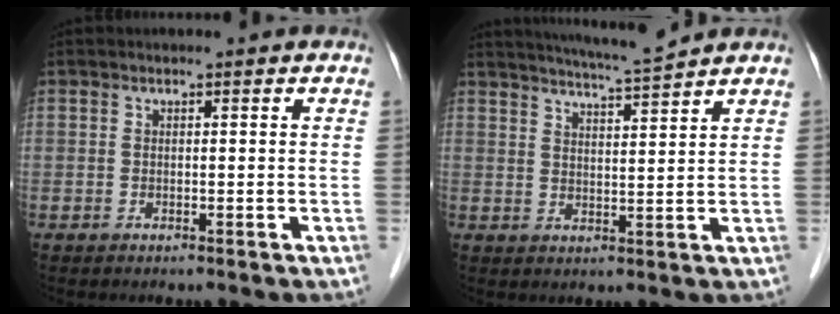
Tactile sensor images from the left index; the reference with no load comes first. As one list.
[{"total": 7.0, "force": [6.5, -1.1, 2.3], "torque": [-0.049, -0.002, 0.109]}]